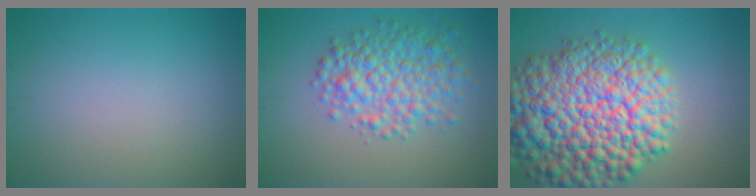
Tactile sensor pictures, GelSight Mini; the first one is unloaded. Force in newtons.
{"total": 5.2, "press": 5.2, "slide": 0.1}
{"total": 14.4, "press": 14.4, "slide": 0.7}